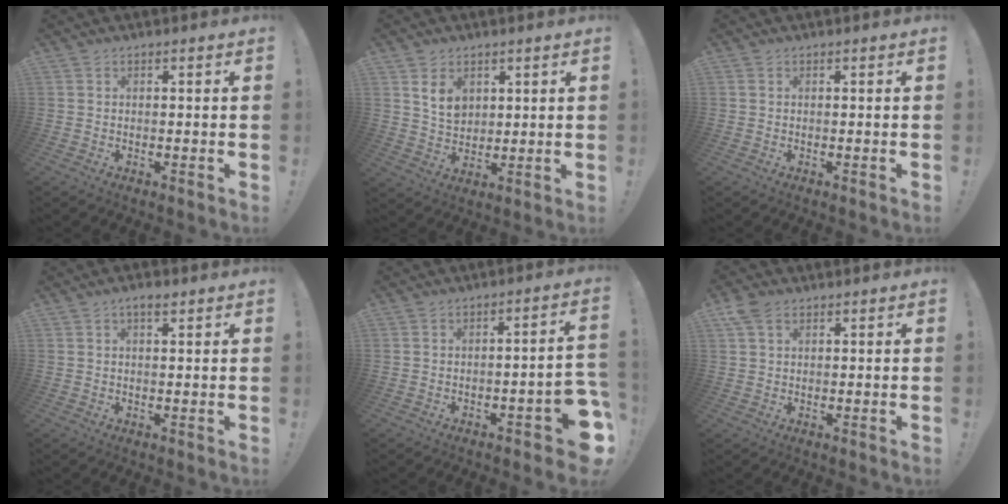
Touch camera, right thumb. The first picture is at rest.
{"total": 7.6, "force": [3.4, 5.6, 3.8], "torque": [-0.057, -0.013, 0.065]}
{"total": 0.0}
{"total": 2.6, "force": [1.5, 0.7, 2.0], "torque": [-0.027, -0.003, 0.022]}
{"total": 7.3, "force": [-3.6, 1.8, 6.1], "torque": [-0.081, 0.015, -0.056]}
{"total": 4.9, "force": [2.4, 3.1, 3.0], "torque": [-0.052, -0.002, 0.048]}